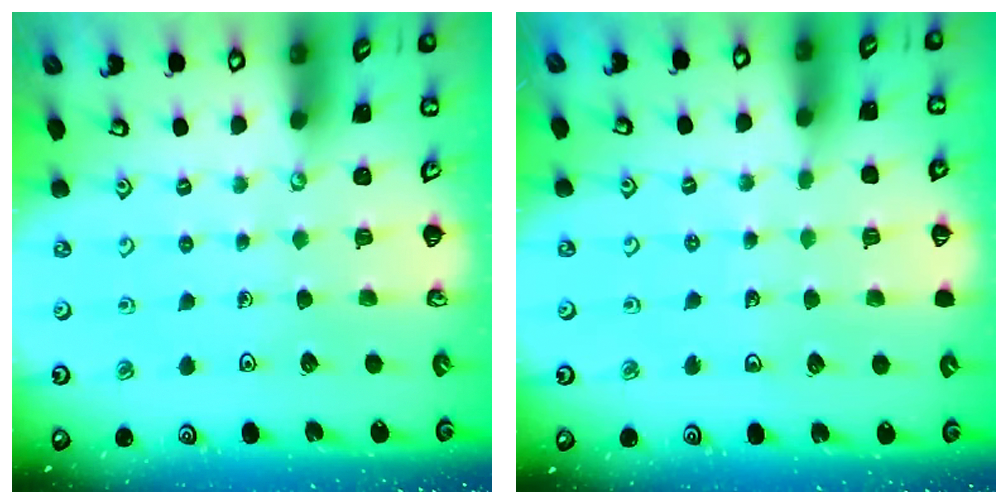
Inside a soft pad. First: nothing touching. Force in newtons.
{"total": 3.8, "press": 3.6, "slide": 1.3}